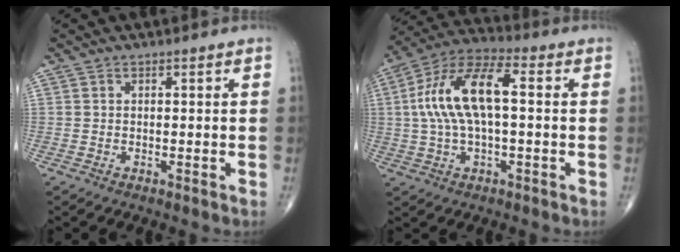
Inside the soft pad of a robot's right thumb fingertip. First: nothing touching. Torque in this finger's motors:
{"motor_torque": [0.40, 0.46, 1.08, -0.20, 0.46]}